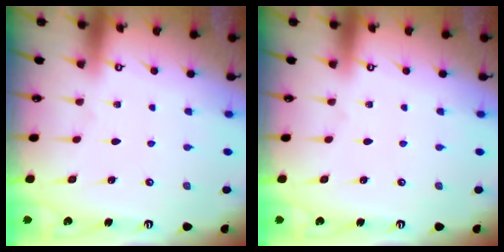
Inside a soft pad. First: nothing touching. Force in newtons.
{"total": 0.0}